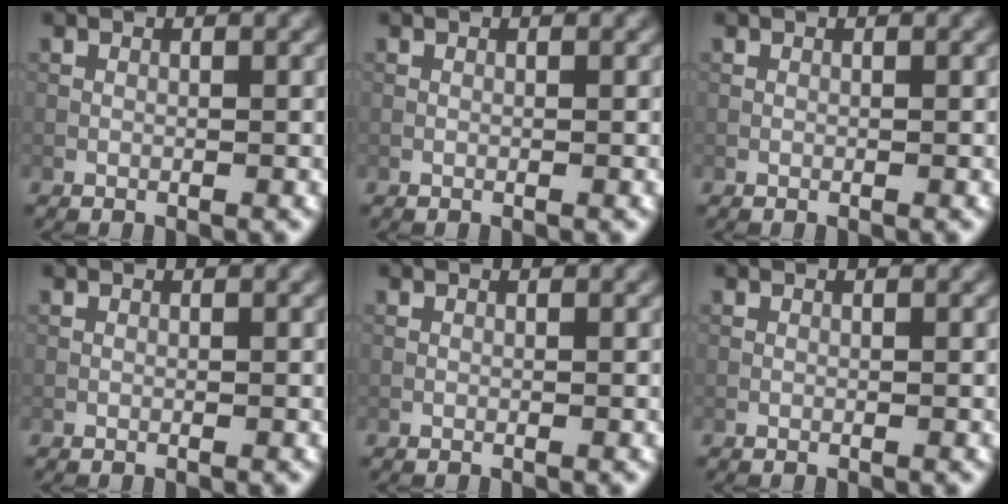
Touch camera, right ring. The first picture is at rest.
{"total": 0.0}
{"total": 0.0}
{"total": 0.0}
{"total": 0.0}
{"total": 0.0}